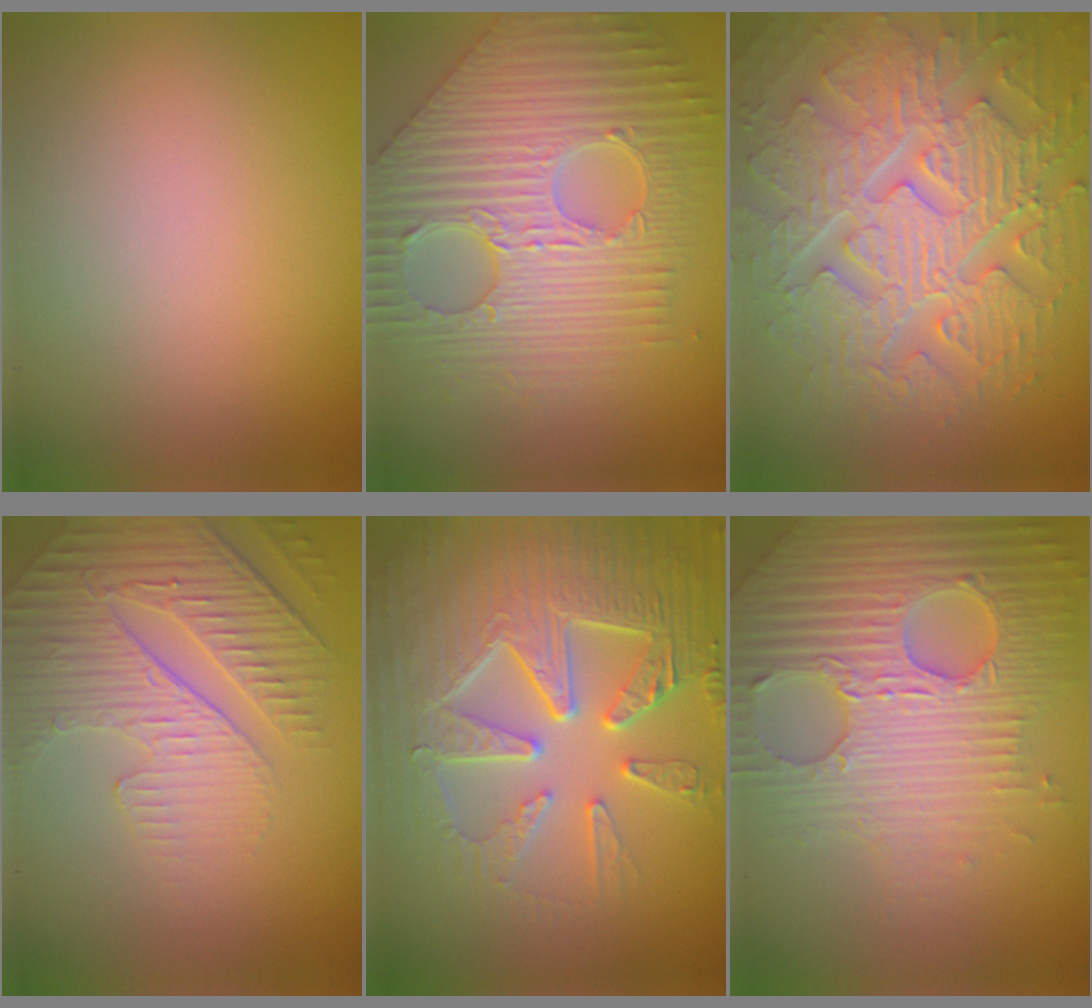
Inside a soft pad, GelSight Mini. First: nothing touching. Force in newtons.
{"total": 7.7, "press": 6.4, "slide": 4.3}
{"total": 9.2, "press": 6.8, "slide": 6.2}
{"total": 4.3, "press": 4.1, "slide": 1.5}
{"total": 9.5, "press": 6.6, "slide": 6.9}
{"total": 7.2, "press": 7.0, "slide": 1.7}